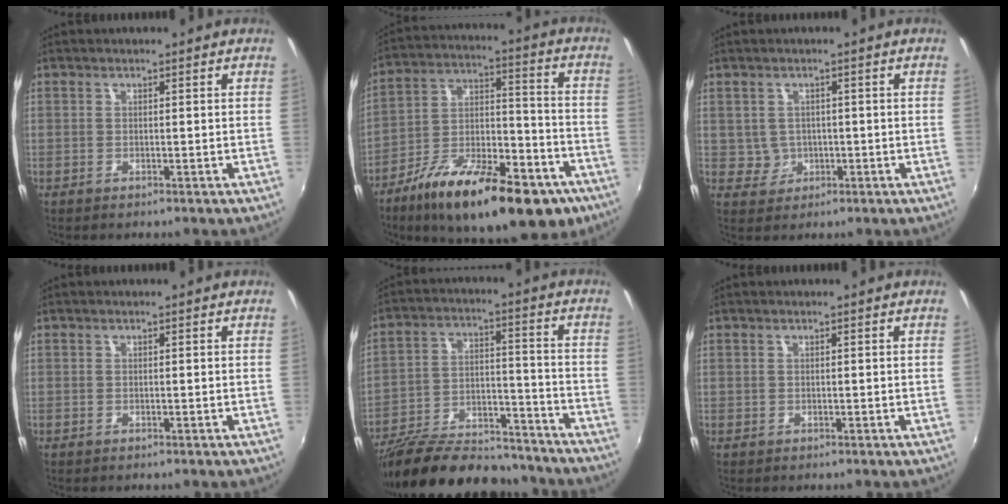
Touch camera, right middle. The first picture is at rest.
{"total": 26.3, "force": [-15.9, 10.1, 18.2], "torque": [-0.289, -0.013, -0.239]}
{"total": 3.4, "force": [-0.1, 3.3, 0.4], "torque": [-0.010, 0.006, 0.005]}
{"total": 0.0}
{"total": 24.6, "force": [-20.5, 7.8, 11.1], "torque": [-0.209, -0.002, -0.303]}
{"total": 0.0}